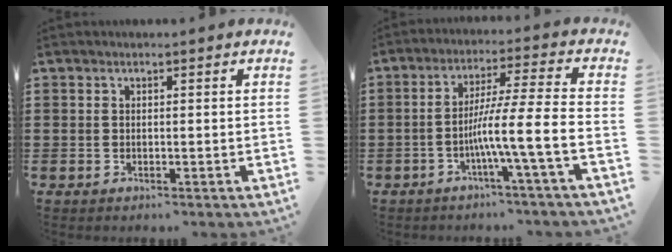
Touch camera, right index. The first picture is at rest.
{"total": 9.0, "force": [-3.7, -0.2, 8.2], "torque": [-0.141, -0.001, -0.070]}